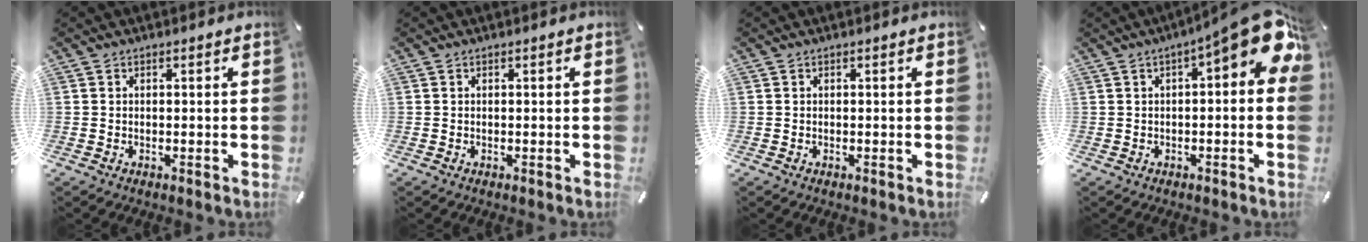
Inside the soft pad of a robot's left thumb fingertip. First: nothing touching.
{"total": 0.0}
{"total": 0.0}
{"total": 12.0, "force": [4.2, 3.4, 10.7], "torque": [-0.140, -0.039, 0.068]}